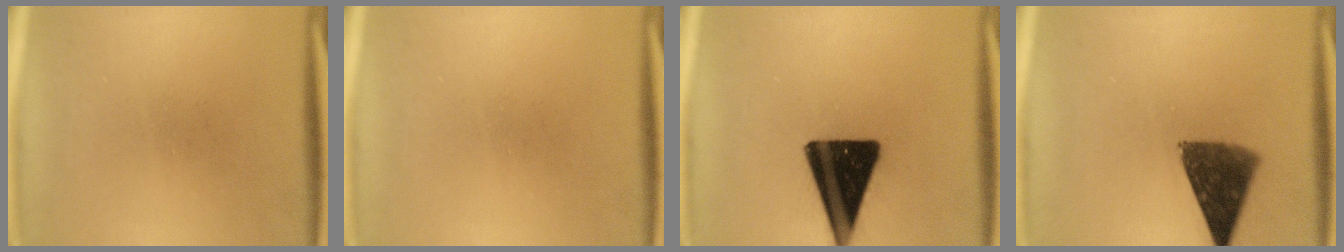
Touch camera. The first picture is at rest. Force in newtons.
{"total": 0.0}
{"total": 18.6}
{"total": 9.9}